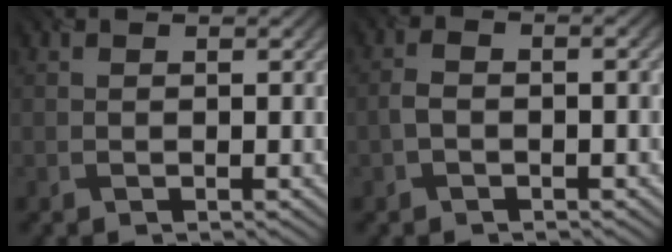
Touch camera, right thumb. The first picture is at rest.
{"total": 2.4, "force": [-0.8, 1.0, 2.0], "torque": [-0.045, 0.002, -0.020]}